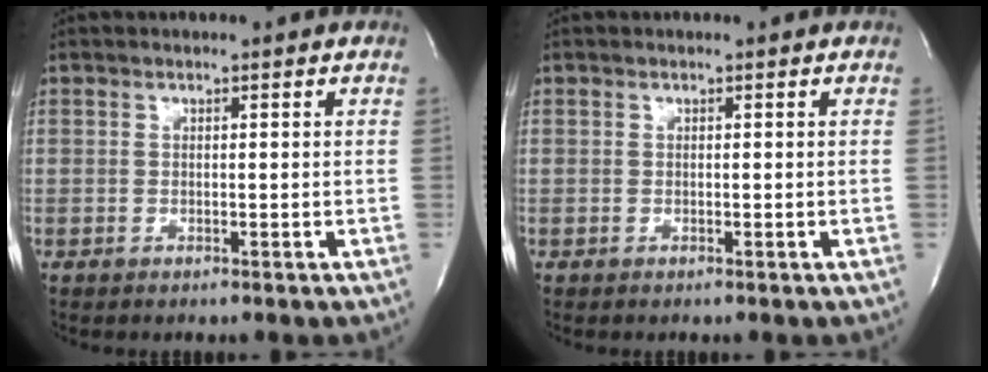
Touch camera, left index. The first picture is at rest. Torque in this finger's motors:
{"motor_torque": [0.00, 0.00, 0.00, 0.00]}